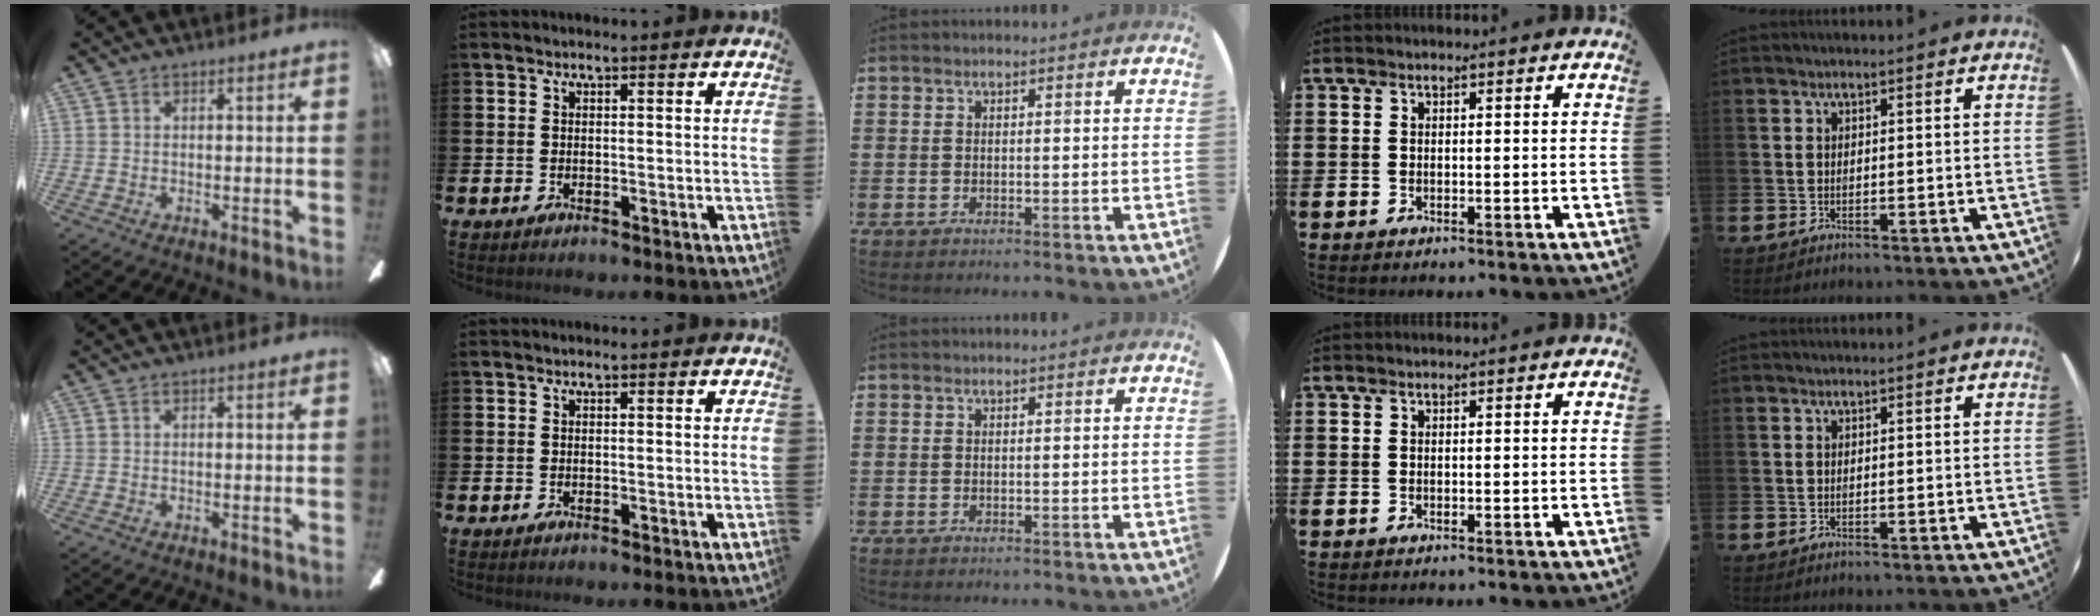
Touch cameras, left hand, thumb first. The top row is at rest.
{}